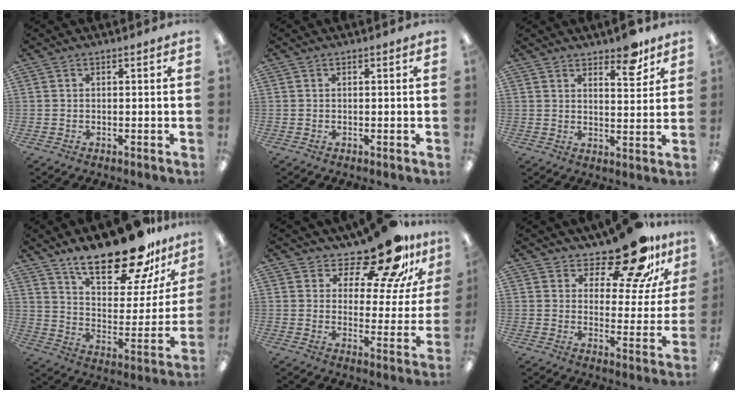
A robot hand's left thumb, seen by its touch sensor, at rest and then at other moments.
{"total": 0.0}
{"total": 7.1, "force": [5.6, 2.6, 3.5], "torque": [-0.026, -0.041, 0.092]}
{"total": 24.6, "force": [18.9, 8.3, 13.4], "torque": [-0.206, -0.122, 0.319]}
{"total": 16.6, "force": [13.7, 5.2, 8.0], "torque": [-0.127, -0.103, 0.232]}
{"total": 16.3, "force": [13.2, 5.6, 7.7], "torque": [-0.121, -0.095, 0.226]}